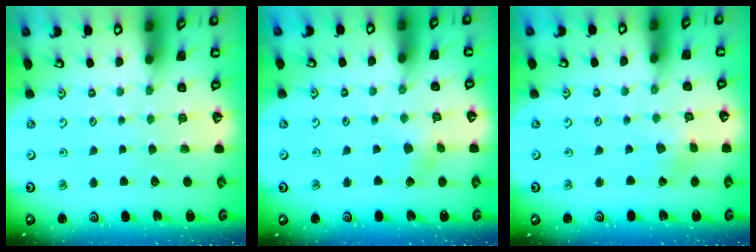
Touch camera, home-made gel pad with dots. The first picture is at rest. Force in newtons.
{"total": 2.5, "press": 2.5, "slide": 0.4}
{"total": 0.6, "press": 0.5, "slide": 0.2}